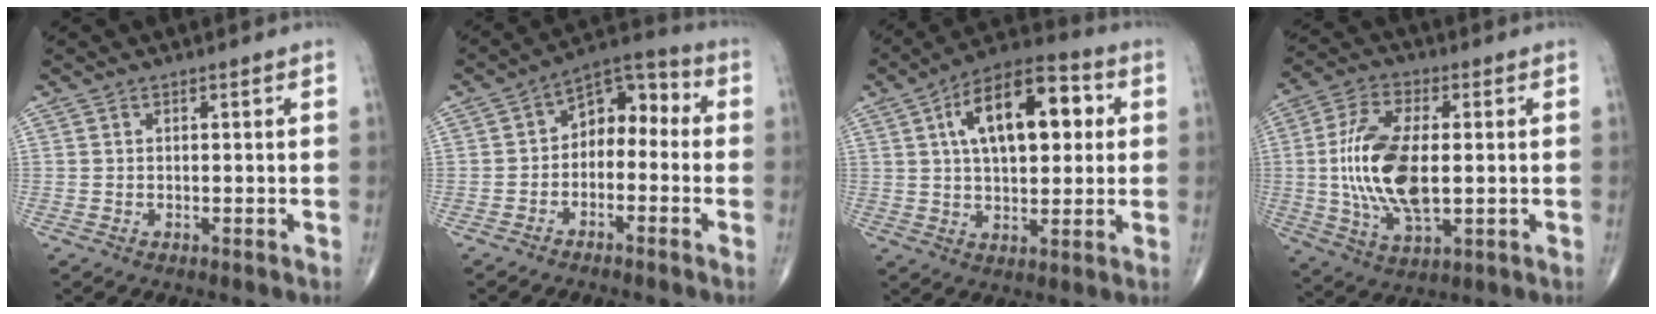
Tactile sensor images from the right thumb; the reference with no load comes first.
{"total": 8.7, "force": [-1.1, 5.9, 6.3], "torque": [-0.060, 0.050, -0.037]}
{"total": 17.2, "force": [4.3, 8.6, 14.3], "torque": [-0.205, 0.019, 0.061]}
{"total": 16.1, "force": [0.0, 7.6, 14.2], "torque": [-0.288, -0.003, 0.002]}